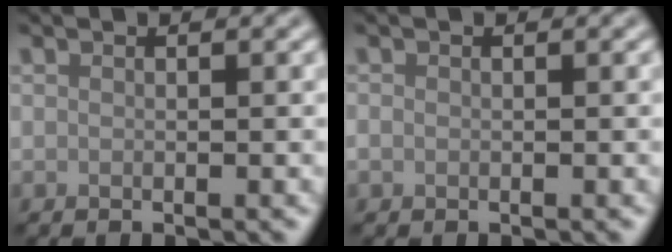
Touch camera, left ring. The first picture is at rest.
{"total": 0.6, "force": [-0.1, 0.5, 0.2], "torque": [-0.003, -0.004, -0.003]}